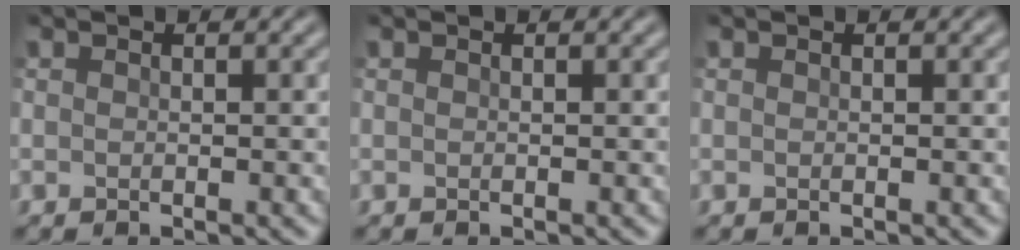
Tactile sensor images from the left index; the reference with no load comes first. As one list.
[{"total": 0.0}, {"total": 0.0}]